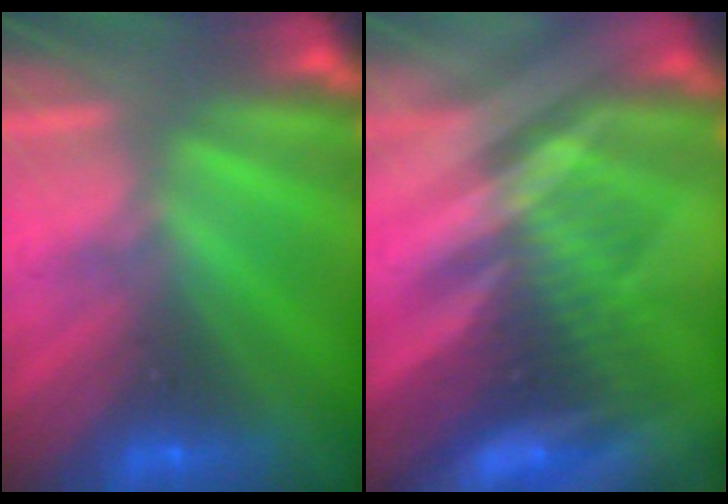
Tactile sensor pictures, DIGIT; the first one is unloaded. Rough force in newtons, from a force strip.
{"total": 2.9}